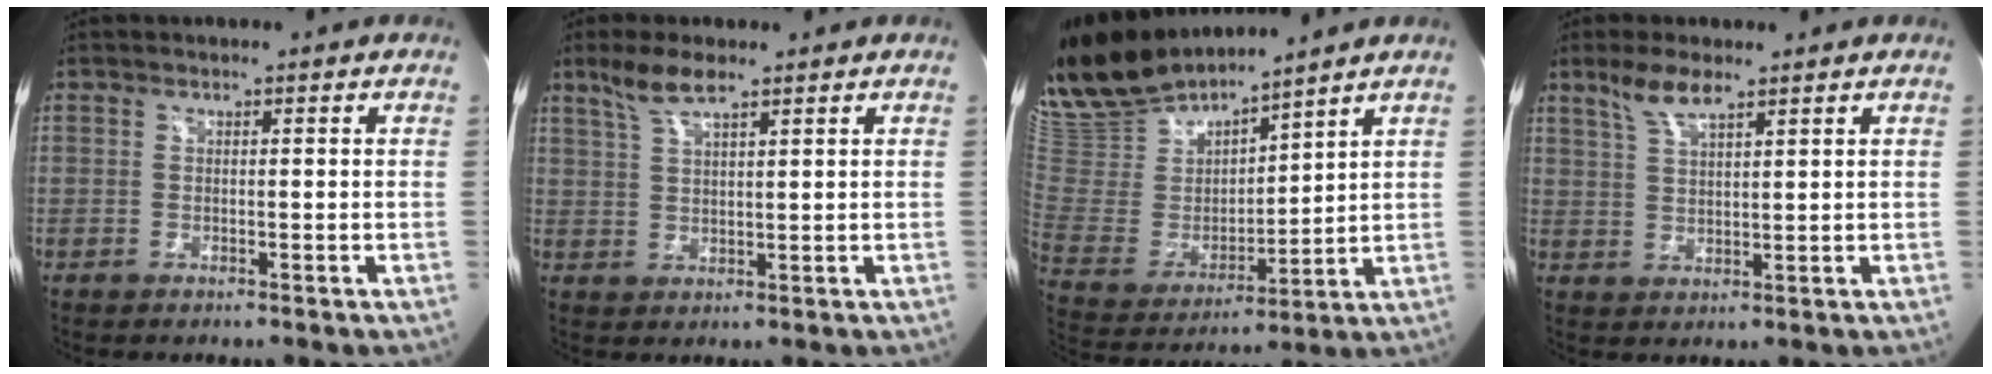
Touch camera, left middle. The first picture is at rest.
{"total": 4.9, "force": [3.5, 0.7, 3.3], "torque": [-0.074, 0.008, 0.074]}
{"total": 15.6, "force": [14.5, 2.4, 5.2], "torque": [-0.116, -0.005, 0.295]}
{"total": 4.9, "force": [3.6, 0.9, 3.2], "torque": [-0.073, 0.006, 0.074]}